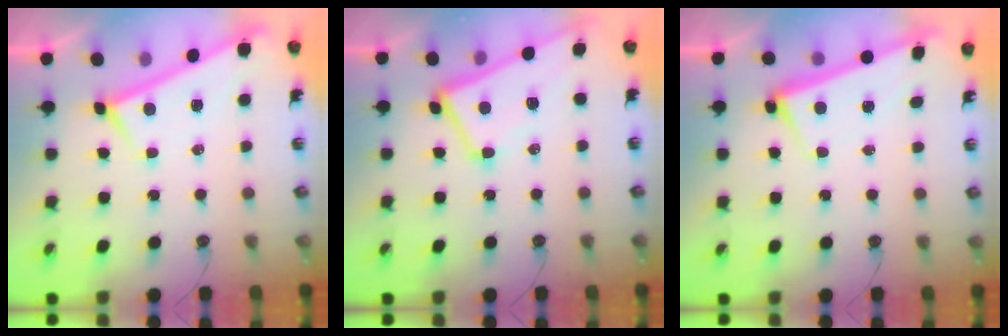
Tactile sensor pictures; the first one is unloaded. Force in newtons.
{"total": 1.1, "press": 0.7, "slide": 0.9}
{"total": 2.7, "press": 2.5, "slide": 0.9}